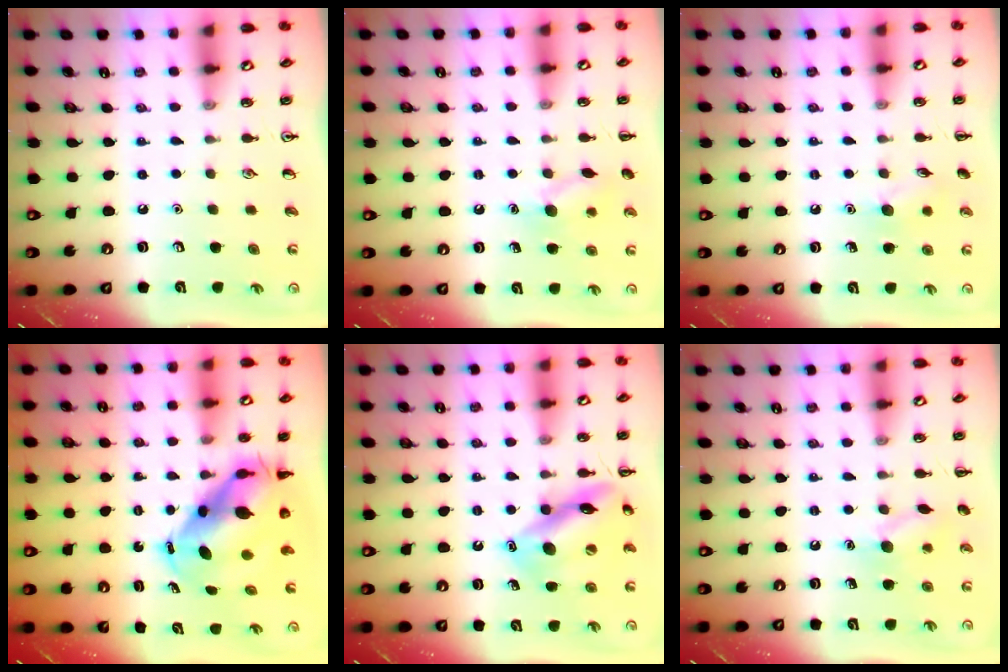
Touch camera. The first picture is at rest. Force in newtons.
{"total": 9.4, "press": 9.3, "slide": 1.5}
{"total": 7.1, "press": 7.0, "slide": 1.4}
{"total": 10.8, "press": 10.6, "slide": 2.4}
{"total": 14.5, "press": 14.4, "slide": 1.3}
{"total": 9.4, "press": 9.3, "slide": 1.5}